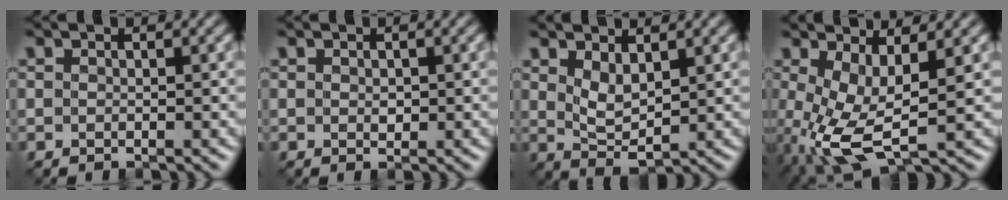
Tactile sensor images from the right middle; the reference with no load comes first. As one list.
[{"total": 0.8, "force": [-0.1, 0.6, 0.5], "torque": [-0.009, -0.005, 0.001]}, {"total": 2.9, "force": [1.2, 1.3, 2.3], "torque": [-0.051, -0.009, 0.031]}, {"total": 6.2, "force": [-0.6, 2.6, 5.6], "torque": [-0.134, -0.011, -0.006]}]